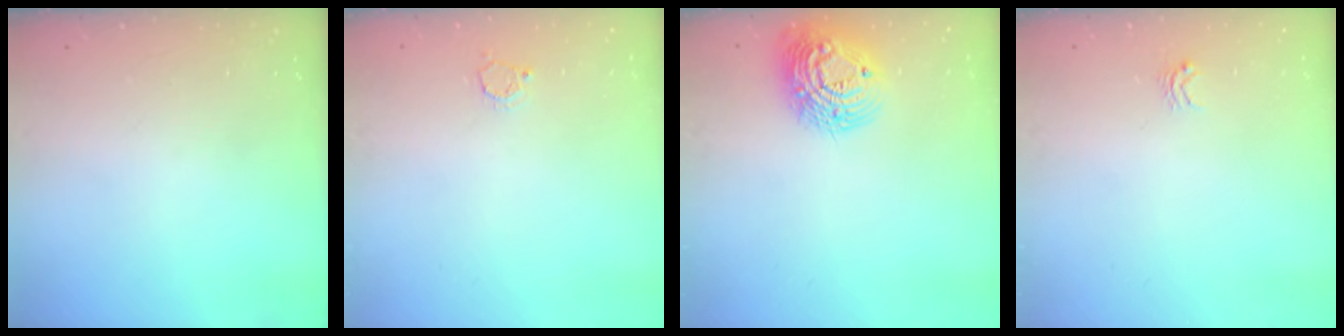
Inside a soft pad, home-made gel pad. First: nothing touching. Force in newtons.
{"total": 2.7, "press": 2.7, "slide": 0.3}
{"total": 15.6, "press": 15.6, "slide": 1.2}
{"total": 3.0, "press": 3.0, "slide": 0.5}